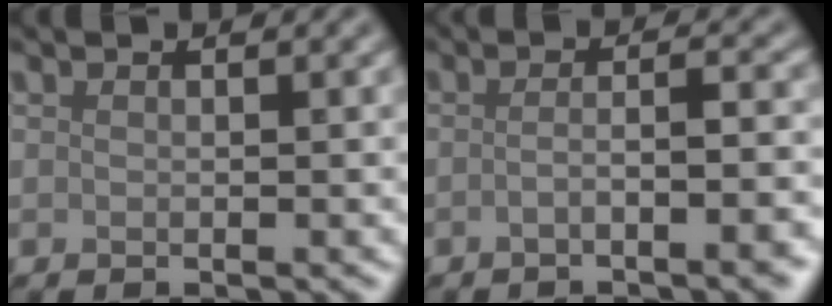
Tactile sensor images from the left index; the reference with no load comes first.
{"total": 4.7, "force": [-1.6, 1.2, 4.3], "torque": [-0.048, 0.002, -0.029]}